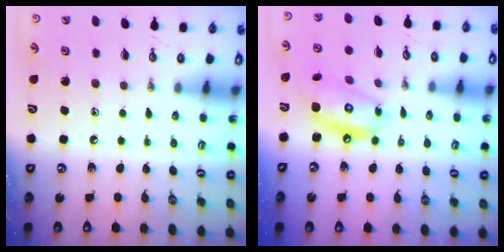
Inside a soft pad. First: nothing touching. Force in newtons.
{"total": 12.1, "press": 12.1, "slide": 1.0}